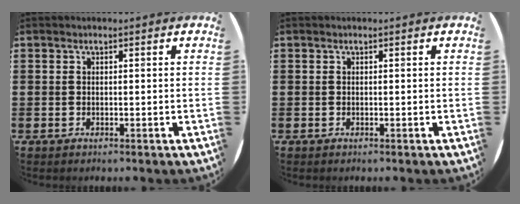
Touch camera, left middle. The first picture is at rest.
{"total": 0.0}